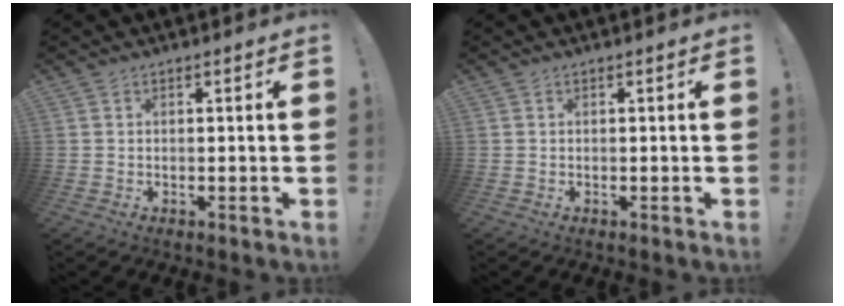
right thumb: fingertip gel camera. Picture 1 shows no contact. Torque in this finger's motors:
{"motor_torque": [0.00, 0.00, 0.00, 0.00, 0.00]}